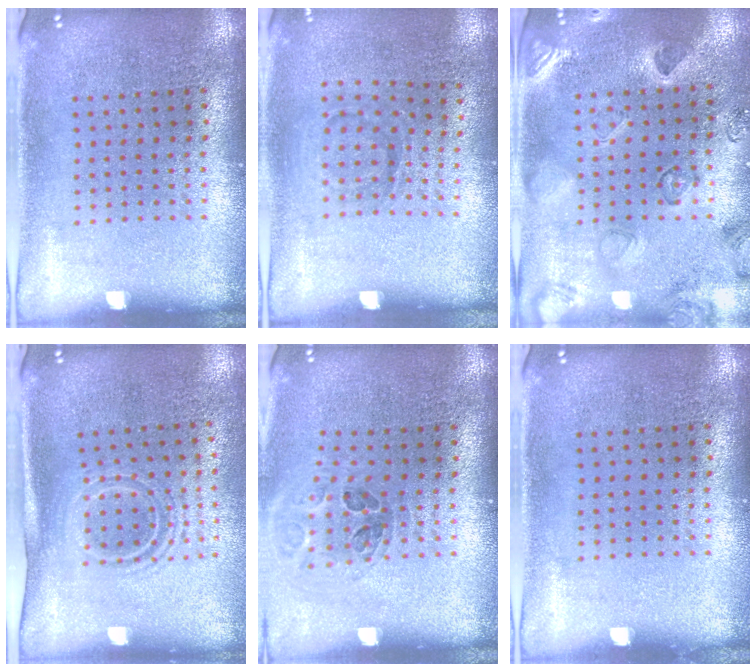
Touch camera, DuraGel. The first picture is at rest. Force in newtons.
{"total": 1.0, "press": 0.7, "slide": 0.7}
{"total": 2.3, "press": 2.1, "slide": 1.0}
{"total": 1.6, "press": 1.2, "slide": 1.1}
{"total": 0.9, "press": 0.9, "slide": 0.2}
{"total": 0.0}